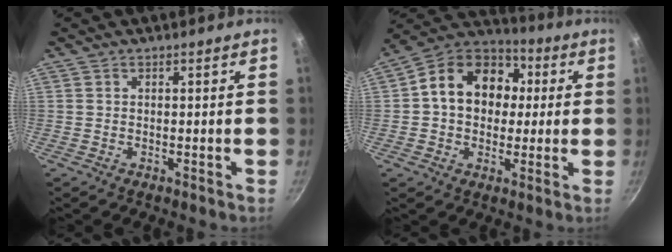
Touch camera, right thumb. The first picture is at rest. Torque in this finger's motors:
{"motor_torque": [-0.54, 0.94, 0.53, 0.10, 0.16]}